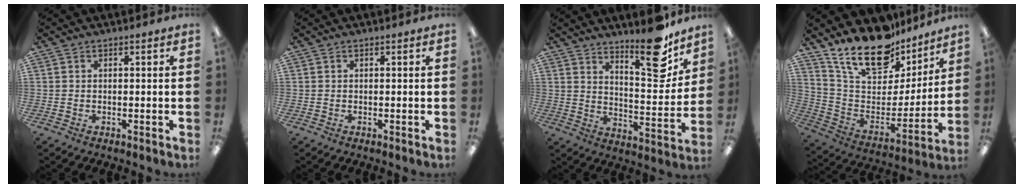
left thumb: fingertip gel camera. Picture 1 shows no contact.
{"total": 0.0}
{"total": 15.9, "force": [12.2, 4.9, 9.0], "torque": [-0.105, -0.097, 0.197]}
{"total": 20.5, "force": [16.6, 8.2, 8.6], "torque": [-0.174, -0.115, 0.299]}